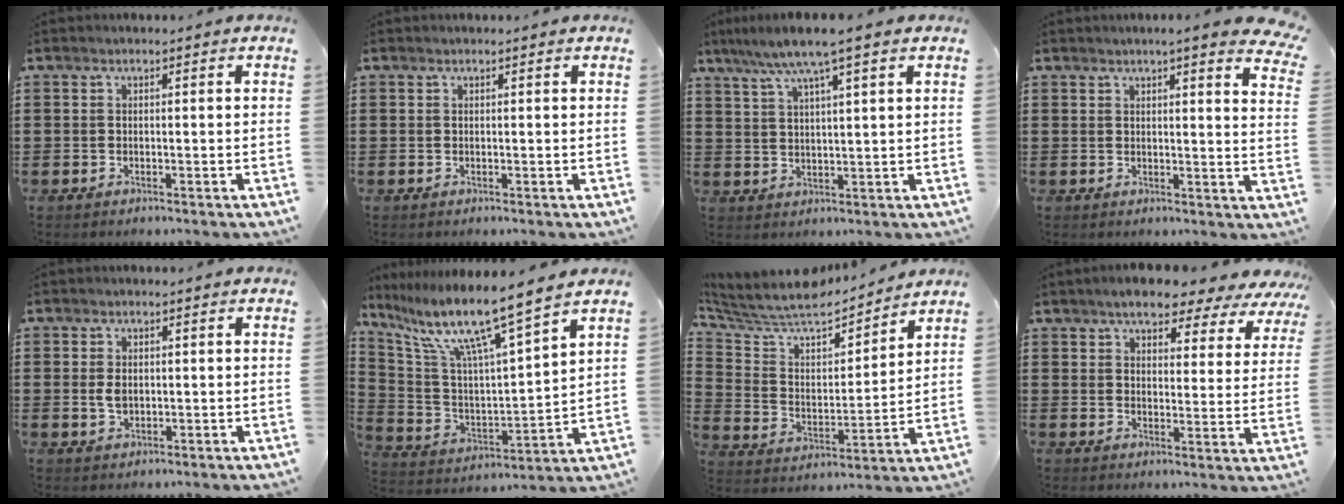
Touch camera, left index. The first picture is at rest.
{"total": 0.0}
{"total": 6.4, "force": [4.5, 0.0, 4.6], "torque": [-0.100, -0.010, 0.076]}
{"total": 3.8, "force": [3.2, -0.6, 1.8], "torque": [-0.039, -0.015, 0.054]}
{"total": 2.5, "force": [0.2, 1.5, 1.9], "torque": [-0.047, 0.002, 0.002]}
{"total": 11.2, "force": [8.5, -0.1, 7.4], "torque": [-0.173, -0.057, 0.134]}
{"total": 8.2, "force": [7.6, 1.8, 2.4], "torque": [-0.087, -0.058, 0.128]}
{"total": 5.9, "force": [5.4, 1.2, 2.3], "torque": [-0.061, -0.022, 0.090]}